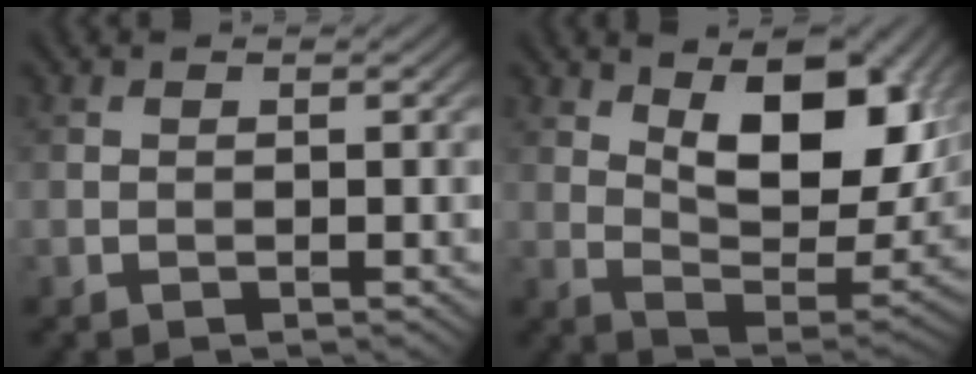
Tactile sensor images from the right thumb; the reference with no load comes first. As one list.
[{"total": 15.4, "force": [6.5, 7.0, 12.1], "torque": [-0.190, -0.002, 0.098]}]